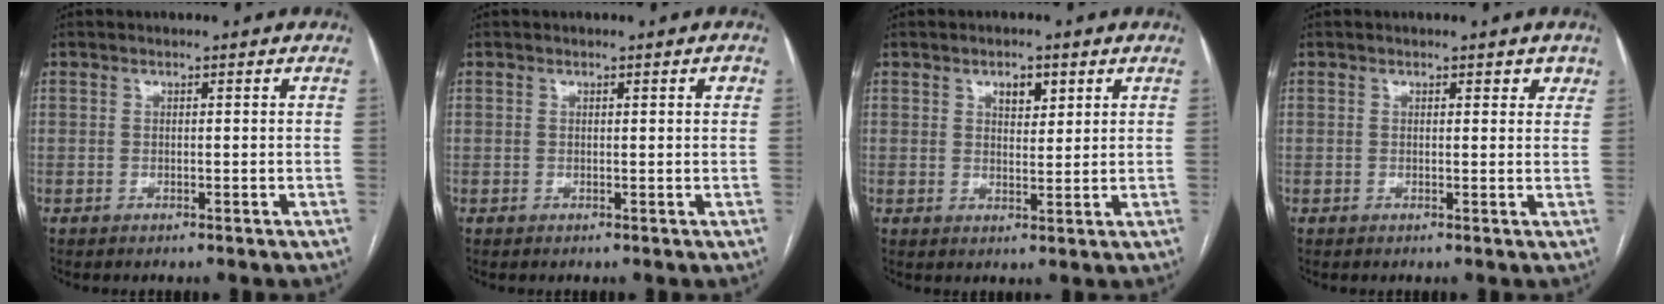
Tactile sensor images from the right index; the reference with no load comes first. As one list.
[{"total": 1.1, "force": [0.5, 0.1, 1.0], "torque": [-0.014, 0.003, 0.004]}, {"total": 3.4, "force": [1.8, 1.6, 2.3], "torque": [-0.035, 0.000, 0.030]}, {"total": 2.0, "force": [1.4, 1.0, 1.1], "torque": [-0.001, 0.002, 0.012]}]